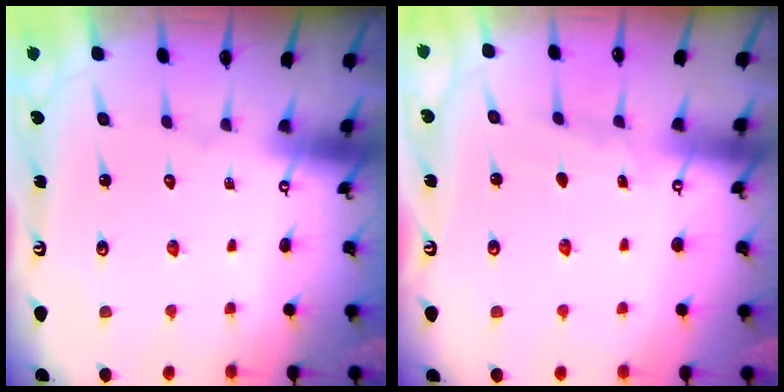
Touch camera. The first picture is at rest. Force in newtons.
{"total": 4.7, "press": 4.7, "slide": 0.6}